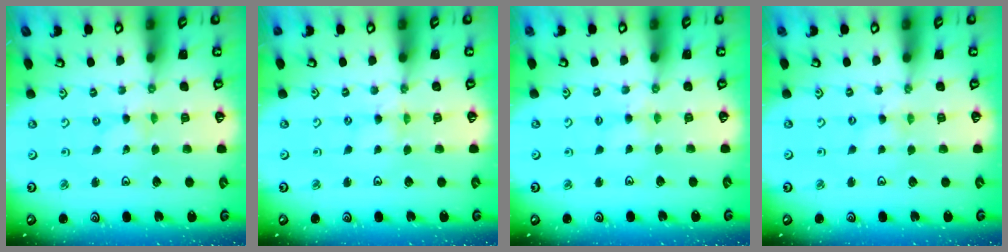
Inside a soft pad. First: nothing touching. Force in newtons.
{"total": 0.6, "press": 0.6, "slide": 0.1}
{"total": 2.8, "press": 2.8, "slide": 0.4}
{"total": 0.0}